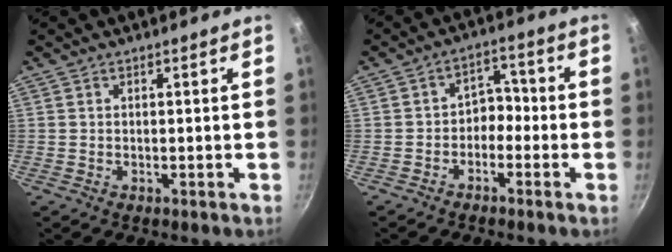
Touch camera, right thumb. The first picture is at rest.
{"total": 5.0, "force": [-1.9, 3.7, 2.8], "torque": [-0.016, 0.034, -0.045]}